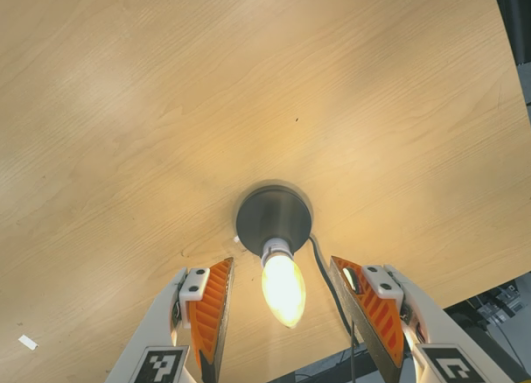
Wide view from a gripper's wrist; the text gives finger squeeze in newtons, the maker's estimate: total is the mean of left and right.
{"total": 0.0}